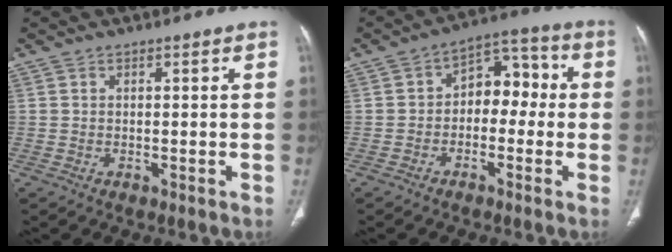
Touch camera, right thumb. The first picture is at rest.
{"total": 8.8, "force": [-0.7, 6.0, 6.3], "torque": [-0.046, 0.045, -0.027]}